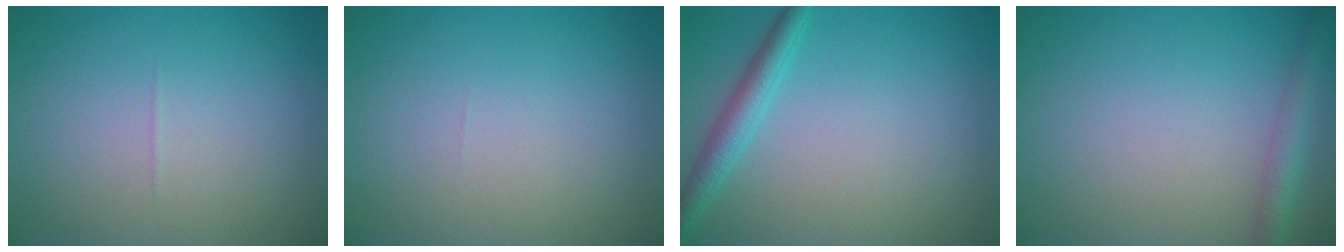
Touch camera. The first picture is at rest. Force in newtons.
{"total": 0.0}
{"total": 2.5, "press": 2.5, "slide": 0.1}
{"total": 2.7, "press": 2.7, "slide": 0.2}